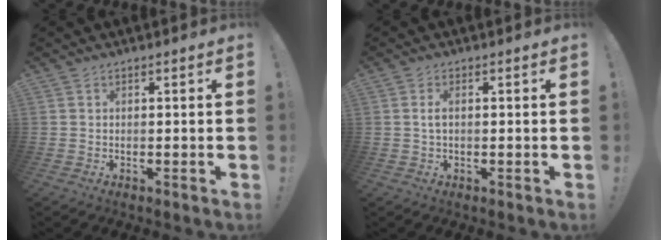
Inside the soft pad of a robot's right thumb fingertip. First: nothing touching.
{"total": 2.1, "force": [0.0, 1.0, 1.8], "torque": [-0.033, 0.003, -0.001]}